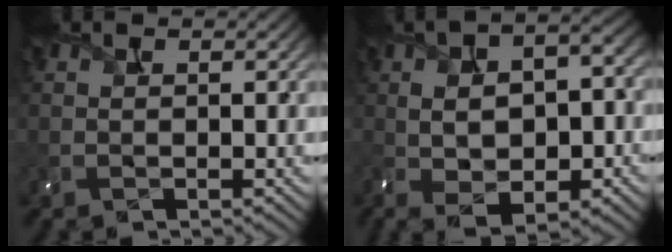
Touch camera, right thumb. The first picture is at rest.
{"total": 12.1, "force": [-1.3, 6.7, 10.0], "torque": [-0.178, -0.012, 0.004]}